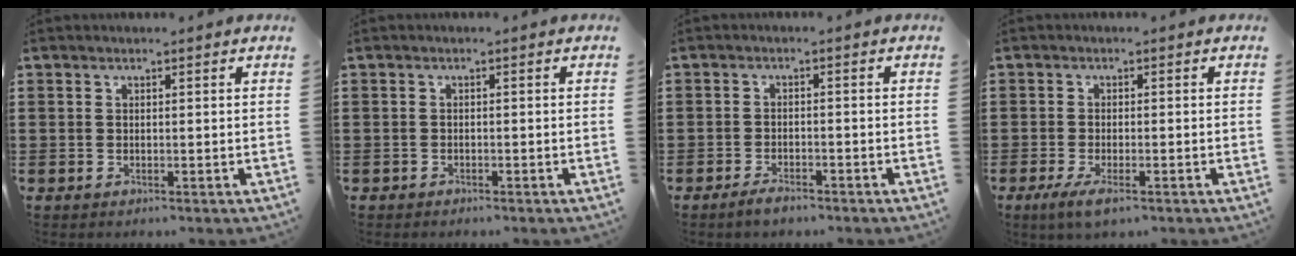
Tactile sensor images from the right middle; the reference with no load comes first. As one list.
[{"total": 0.7, "force": [-0.7, 0.3, -0.1], "torque": [-0.001, 0.001, -0.015]}, {"total": 2.1, "force": [-1.8, 0.5, 1.0], "torque": [-0.019, 0.002, -0.033]}, {"total": 3.0, "force": [-1.7, 0.7, 2.4], "torque": [-0.053, -0.005, -0.033]}]